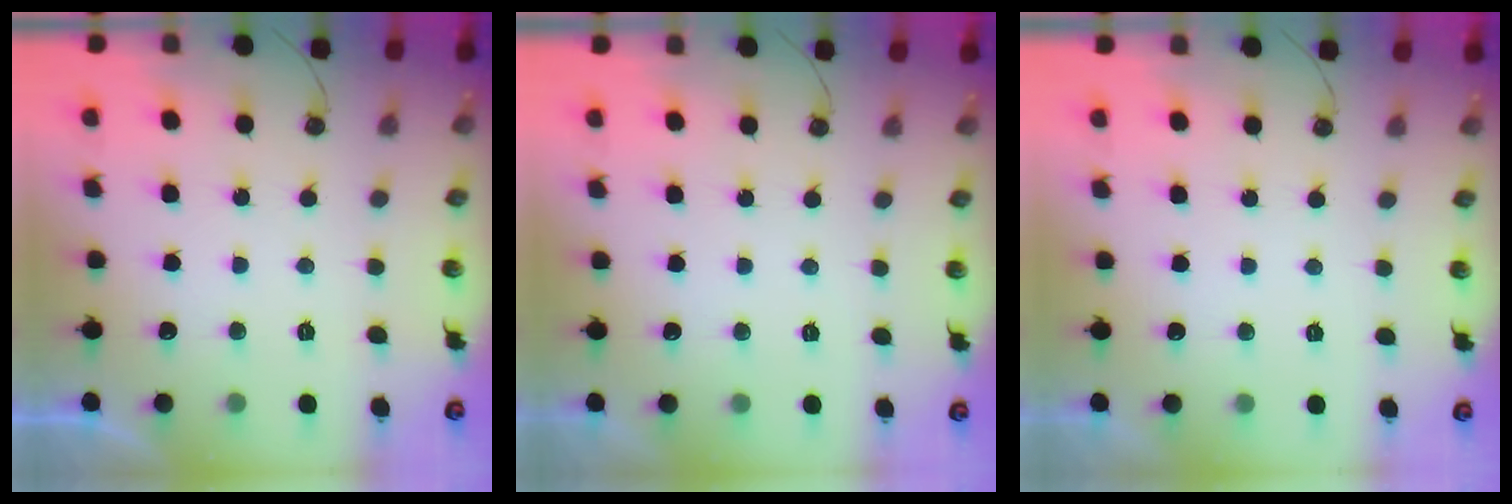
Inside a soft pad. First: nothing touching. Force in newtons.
{"total": 0.0}
{"total": 0.0}